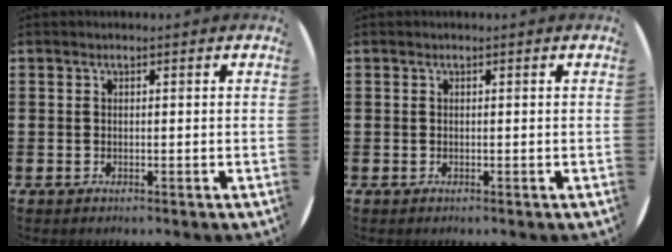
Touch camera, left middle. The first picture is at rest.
{"total": 0.0}